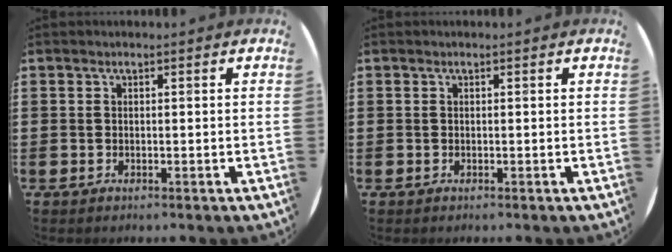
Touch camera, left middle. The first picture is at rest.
{"total": 0.0}